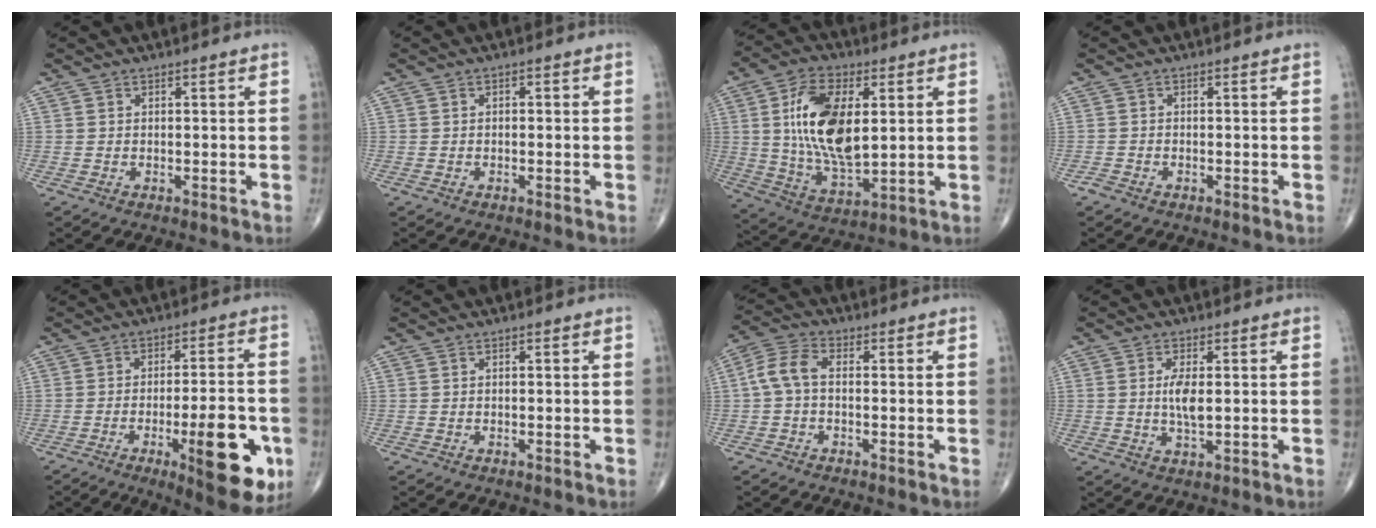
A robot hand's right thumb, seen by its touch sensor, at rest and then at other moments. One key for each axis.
{"total": 0.7, "fx": 0.0, "fy": 0.5, "fz": 0.5, "tx": -0.008, "ty": 0.001, "tz": -0.001}
{"total": 17.8, "fx": 3.1, "fy": 9.0, "fz": 15.0, "tx": -0.271, "ty": -0.016, "tz": 0.061}
{"total": 1.0, "fx": -0.7, "fy": 0.6, "fz": 0.3, "tx": -0.008, "ty": 0.001, "tz": -0.018}
{"total": 16.3, "fx": -5.6, "fy": 4.7, "fz": 14.5, "tx": -0.183, "ty": 0.013, "tz": -0.071}
{"total": 0.0}
{"total": 5.8, "fx": -0.2, "fy": 3.4, "fz": 4.7, "tx": -0.102, "ty": 0.021, "tz": -0.014}
{"total": 4.8, "fx": 0.4, "fy": 1.8, "fz": 4.4, "tx": -0.091, "ty": -0.010, "tz": 0.008}